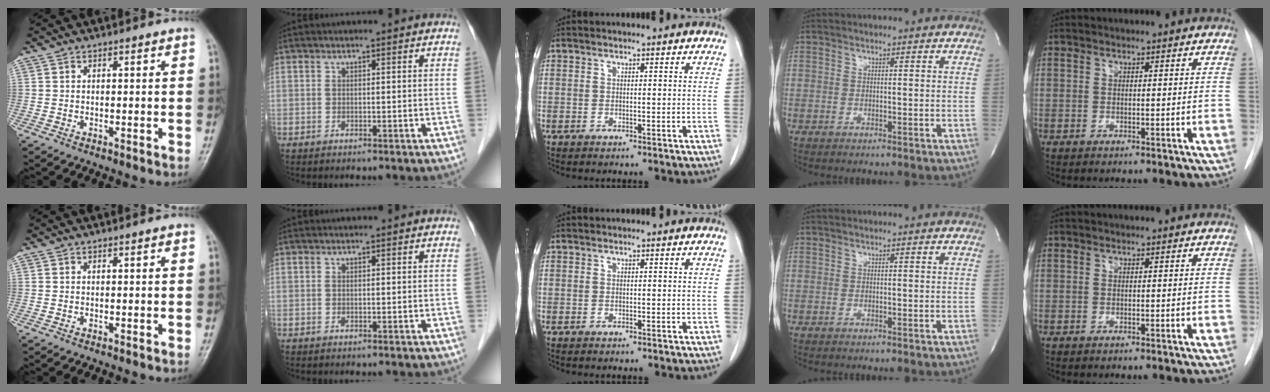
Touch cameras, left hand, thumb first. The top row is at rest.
{}